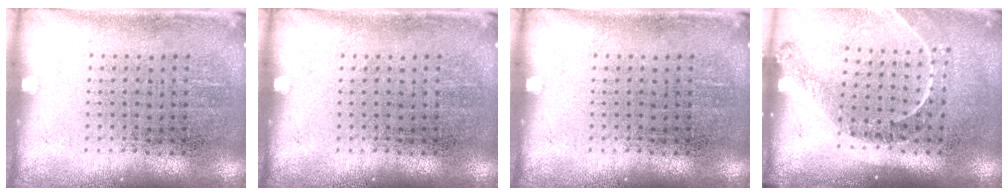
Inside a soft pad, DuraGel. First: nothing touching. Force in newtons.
{"total": 0.0}
{"total": 0.0}
{"total": 1.2, "press": 1.2, "slide": 0.1}